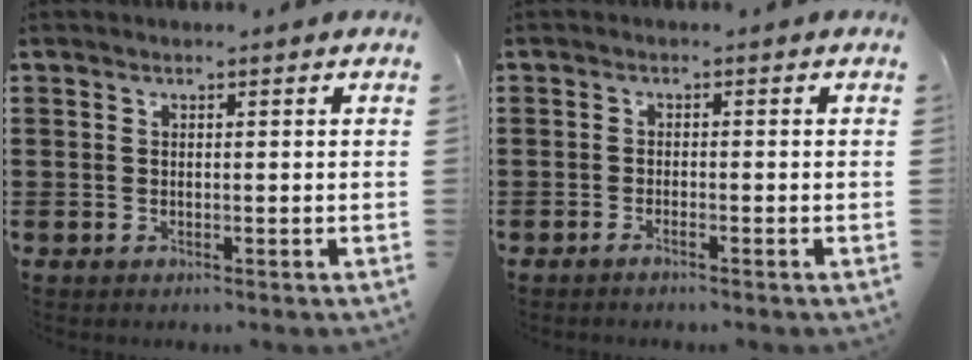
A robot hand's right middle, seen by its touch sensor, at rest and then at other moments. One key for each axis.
{"total": 0.9, "fx": -0.7, "fy": 0.0, "fz": 0.6, "tx": -0.010, "ty": -0.002, "tz": -0.013}